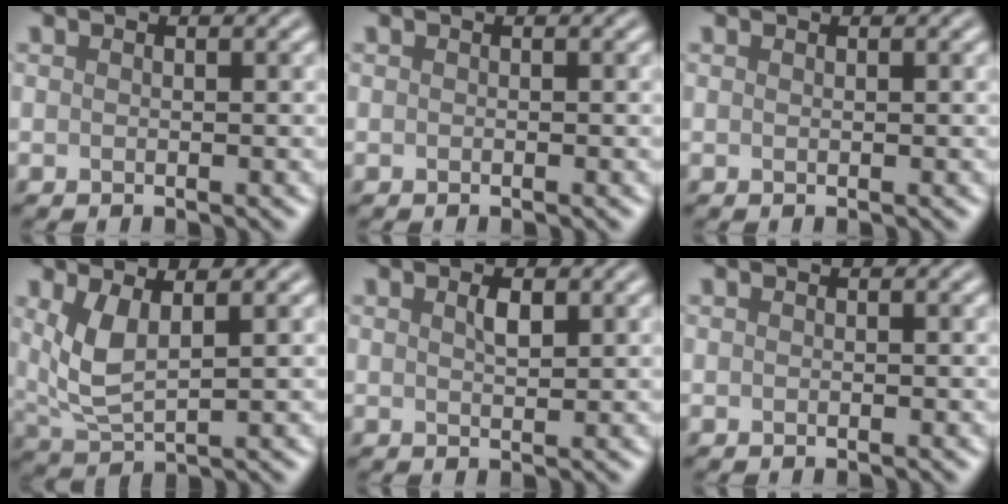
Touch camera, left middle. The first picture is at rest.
{"total": 0.0}
{"total": 0.0}
{"total": 3.9, "force": [1.4, 1.5, 3.3], "torque": [-0.080, -0.009, 0.033]}
{"total": 1.4, "force": [0.8, 0.5, 1.1], "torque": [-0.023, 0.000, 0.013]}
{"total": 0.0}